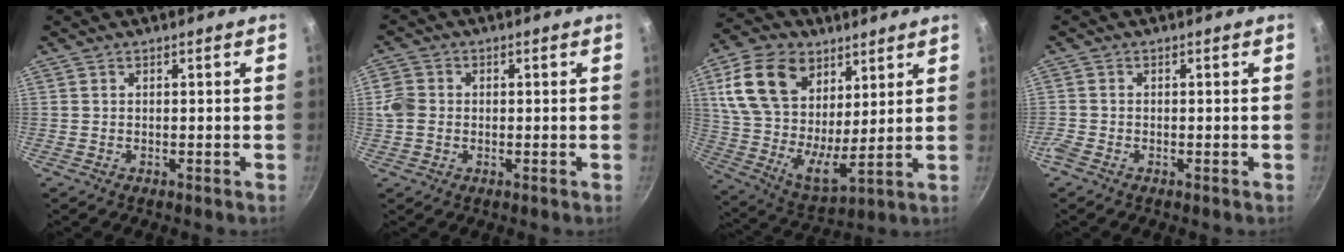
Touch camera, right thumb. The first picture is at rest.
{"total": 4.7, "force": [-0.2, 4.0, 2.4], "torque": [-0.039, 0.006, -0.010]}
{"total": 19.6, "force": [9.0, 12.1, 12.6], "torque": [-0.225, -0.025, 0.169]}
{"total": 1.7, "force": [-1.2, 1.0, 0.8], "torque": [-0.023, 0.001, -0.030]}